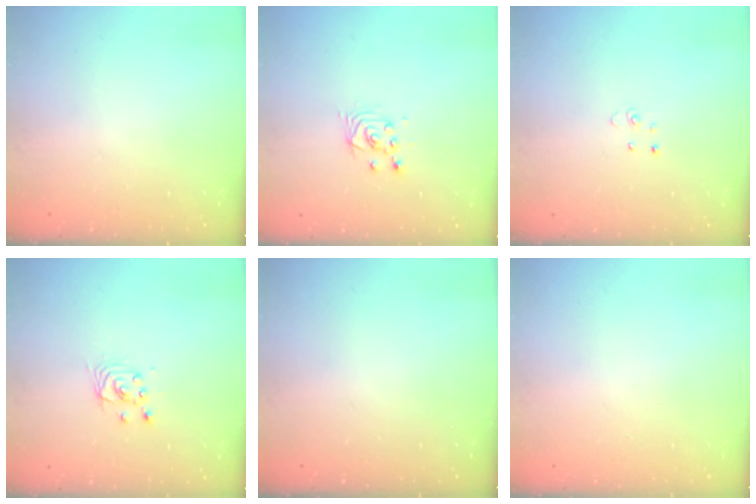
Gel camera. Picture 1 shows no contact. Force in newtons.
{"total": 2.6, "press": 2.6, "slide": 0.1}
{"total": 2.7, "press": 2.7, "slide": 0.3}
{"total": 2.9, "press": 2.9, "slide": 0.1}
{"total": 0.0}
{"total": 0.0}